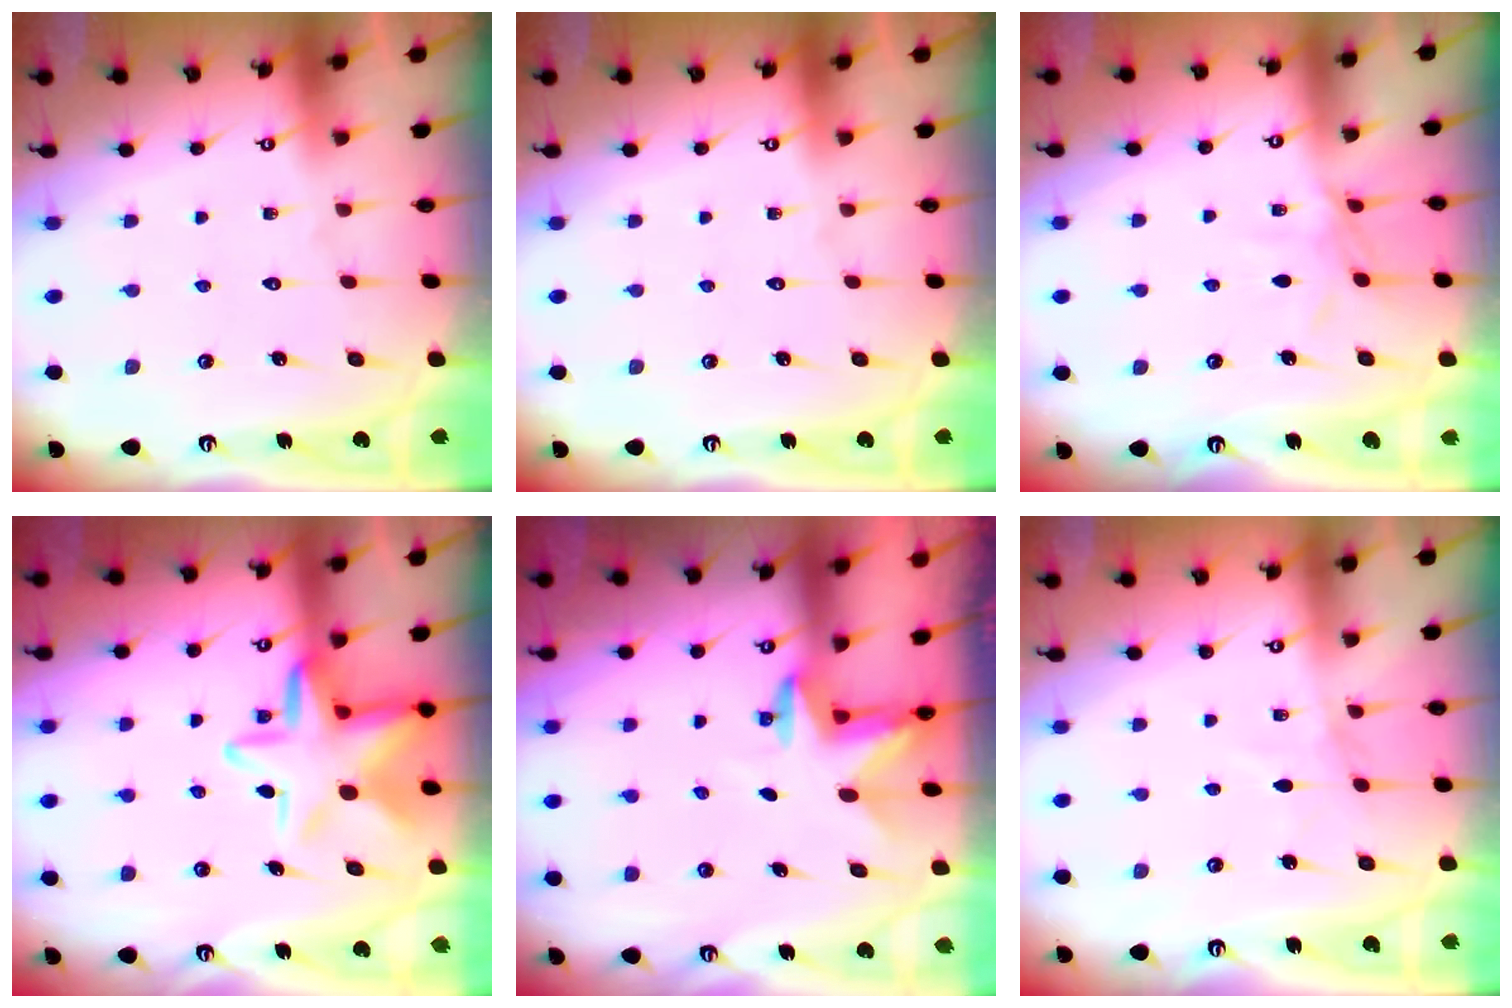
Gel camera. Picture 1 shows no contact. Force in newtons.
{"total": 0.0}
{"total": 5.5, "press": 5.5, "slide": 0.3}
{"total": 13.9, "press": 13.7, "slide": 2.3}
{"total": 2.9, "press": 2.8, "slide": 0.6}
{"total": 2.6, "press": 2.6, "slide": 0.3}